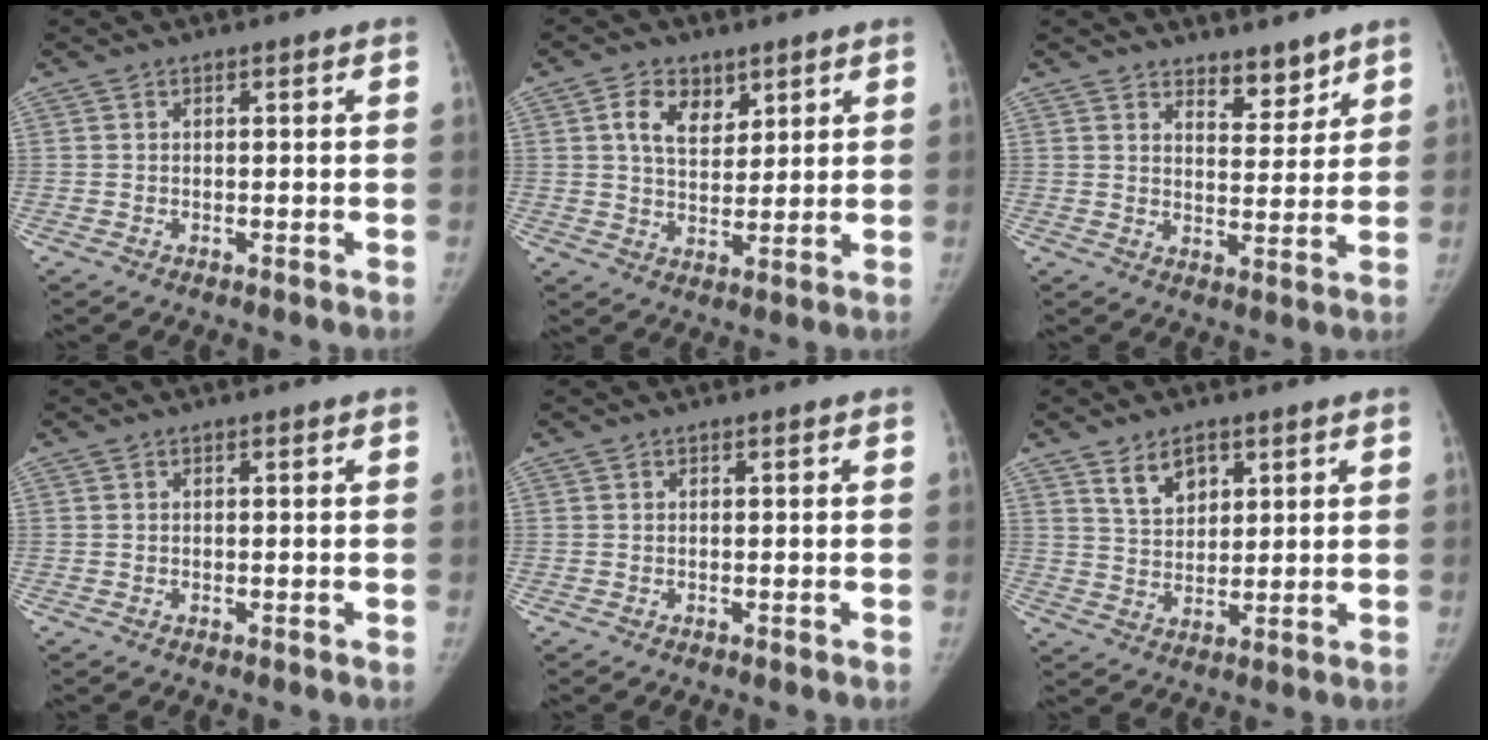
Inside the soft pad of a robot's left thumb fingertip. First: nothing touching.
{"total": 7.3, "force": [3.5, 4.7, 4.3], "torque": [-0.051, -0.021, 0.062]}
{"total": 5.2, "force": [4.3, 2.3, 1.8], "torque": [0.000, -0.036, 0.070]}
{"total": 0.0}
{"total": 0.0}
{"total": 6.3, "force": [3.7, 3.9, 3.3], "torque": [-0.035, -0.026, 0.071]}